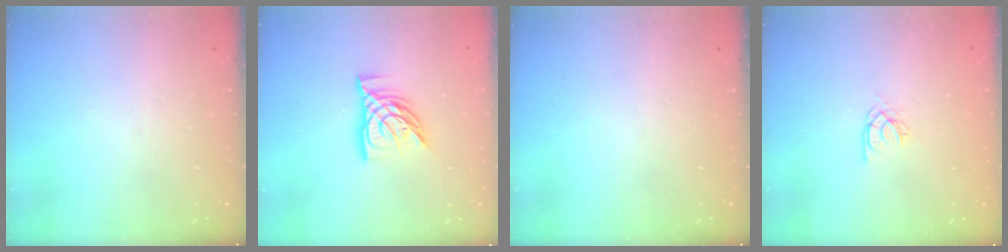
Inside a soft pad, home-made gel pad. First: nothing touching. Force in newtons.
{"total": 11.0, "press": 11.0, "slide": 1.0}
{"total": 0.0}
{"total": 2.6, "press": 2.6, "slide": 0.1}